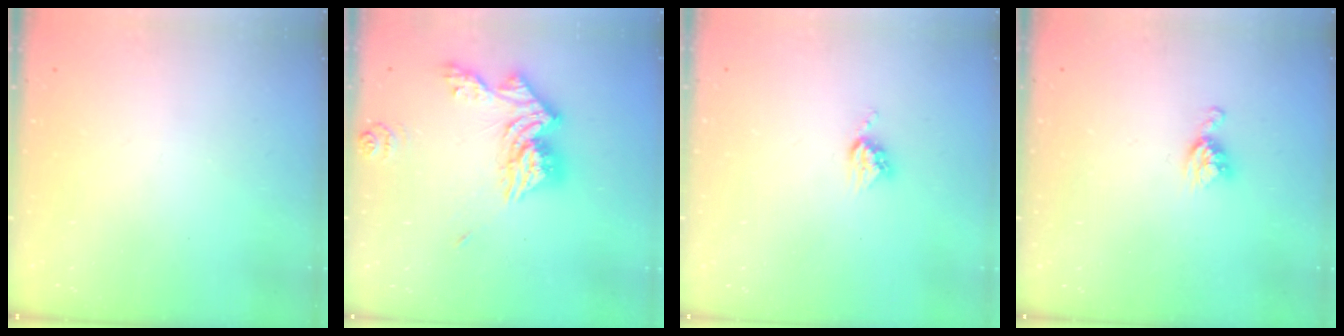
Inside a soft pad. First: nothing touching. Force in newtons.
{"total": 15.2, "press": 15.1, "slide": 1.6}
{"total": 5.2, "press": 5.2, "slide": 0.1}
{"total": 5.5, "press": 5.5, "slide": 0.1}